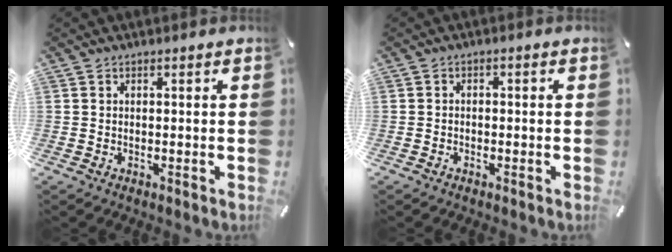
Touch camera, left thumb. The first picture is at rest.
{"total": 1.3, "force": [-1.1, 0.4, 0.5], "torque": [-0.010, 0.002, -0.022]}